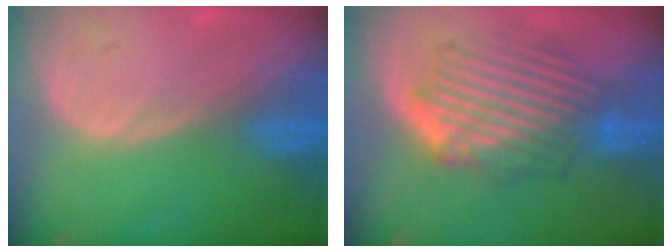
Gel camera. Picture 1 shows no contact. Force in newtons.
{"total": 9.1, "press": 8.3, "slide": 3.7}